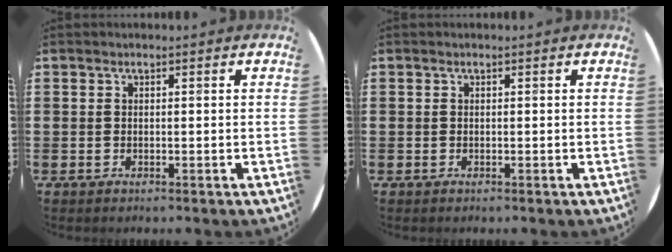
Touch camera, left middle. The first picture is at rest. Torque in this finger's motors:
{"motor_torque": [0.80, -0.76, 0.05, 0.02]}